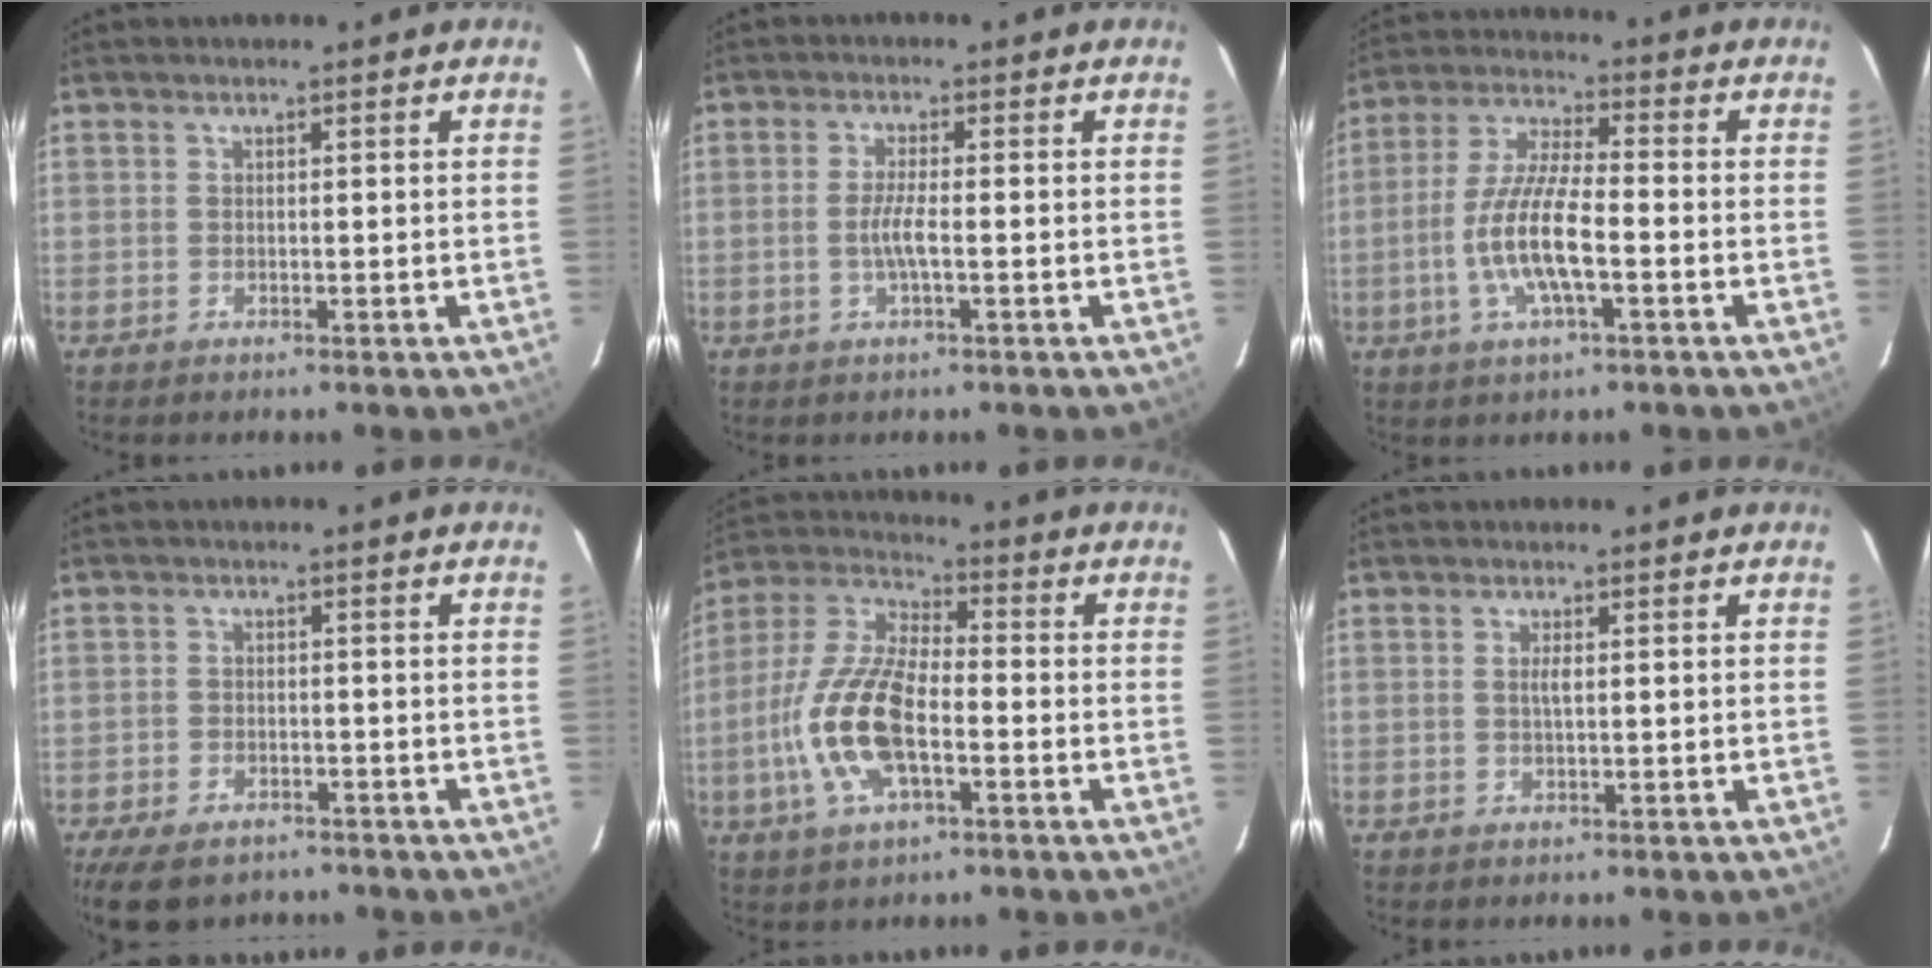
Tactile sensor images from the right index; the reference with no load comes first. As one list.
[{"total": 3.5, "force": [-1.0, 0.0, 3.3], "torque": [-0.064, -0.002, -0.021]}, {"total": 11.6, "force": [-3.3, 2.7, 10.7], "torque": [-0.224, -0.004, -0.062]}, {"total": 10.1, "force": [-7.5, 5.1, 4.5], "torque": [-0.113, -0.016, -0.118]}, {"total": 15.3, "force": [-4.1, 6.3, 13.3], "torque": [-0.284, 0.000, -0.083]}, {"total": 1.3, "force": [0.2, 0.2, 1.3], "torque": [-0.024, 0.001, 0.002]}]